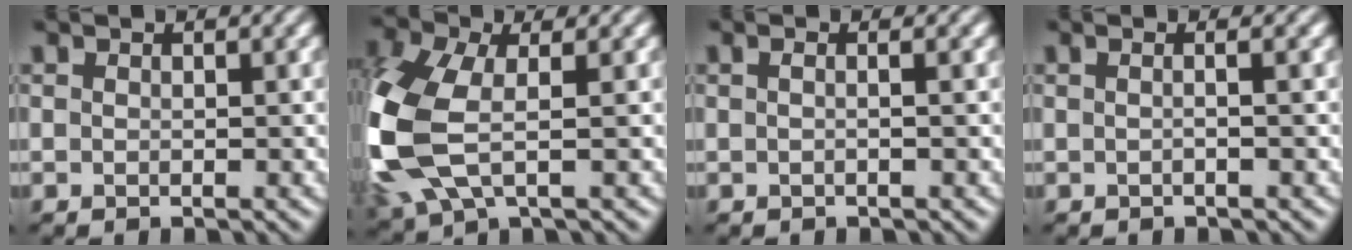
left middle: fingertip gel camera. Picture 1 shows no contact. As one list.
[{"total": 9.9, "force": [-1.0, 5.7, 8.0], "torque": [-0.234, -0.011, -0.024]}, {"total": 0.9, "force": [0.0, 0.0, 0.9], "torque": [-0.018, -0.007, -0.006]}, {"total": 1.1, "force": [0.0, 0.0, 1.1], "torque": [-0.017, -0.007, -0.010]}]